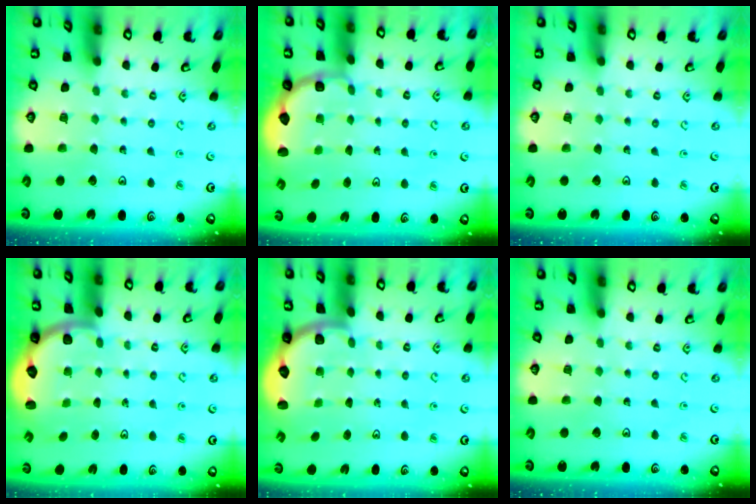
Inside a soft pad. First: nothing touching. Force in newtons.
{"total": 2.8, "press": 2.1, "slide": 1.8}
{"total": 0.0}
{"total": 2.5, "press": 2.1, "slide": 1.3}
{"total": 2.5, "press": 2.1, "slide": 1.4}
{"total": 0.0}